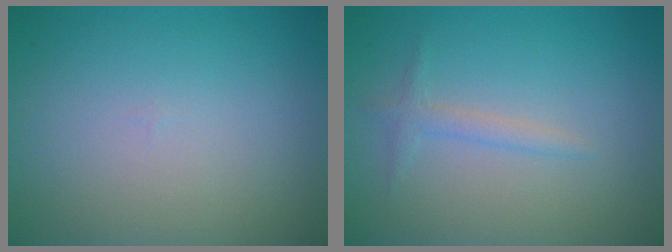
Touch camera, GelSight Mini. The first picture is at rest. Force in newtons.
{"total": 1.3, "press": 1.3, "slide": 0.0}